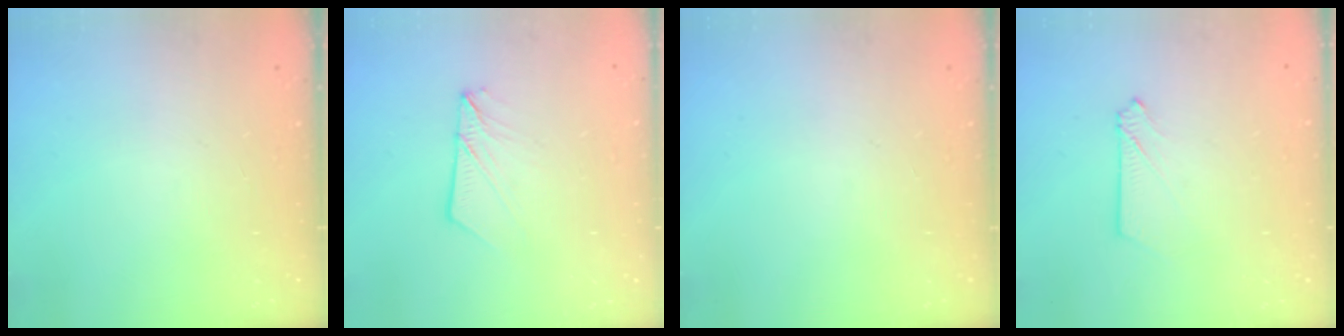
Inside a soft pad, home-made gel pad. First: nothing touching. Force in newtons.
{"total": 7.3, "press": 7.2, "slide": 0.9}
{"total": 0.0}
{"total": 2.9, "press": 2.9, "slide": 0.4}